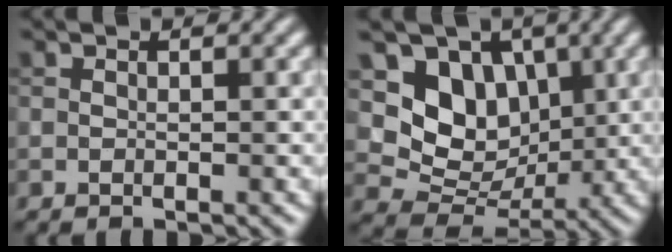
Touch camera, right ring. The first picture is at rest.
{"total": 7.5, "force": [2.0, 6.0, 4.1], "torque": [-0.065, -0.013, 0.025]}